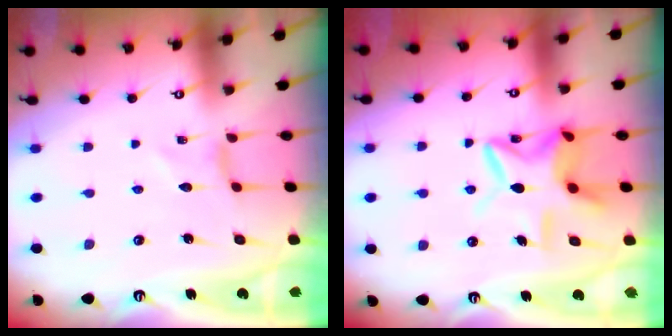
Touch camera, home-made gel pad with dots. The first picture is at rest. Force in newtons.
{"total": 12.1, "press": 12.0, "slide": 1.2}